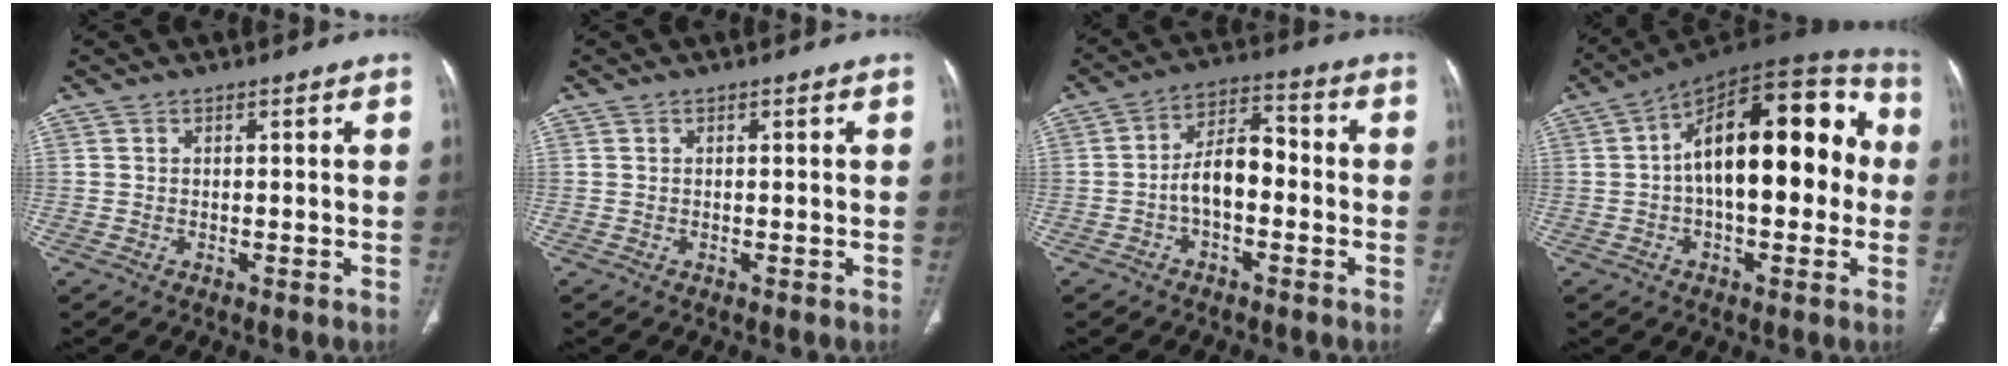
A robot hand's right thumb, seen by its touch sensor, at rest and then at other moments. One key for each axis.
{"total": 0.0}
{"total": 8.3, "fx": -1.9, "fy": 4.6, "fz": 6.7, "tx": -0.104, "ty": 0.039, "tz": -0.041}
{"total": 22.5, "fx": 1.2, "fy": 11.0, "fz": 19.6, "tx": -0.263, "ty": 0.050, "tz": 0.004}